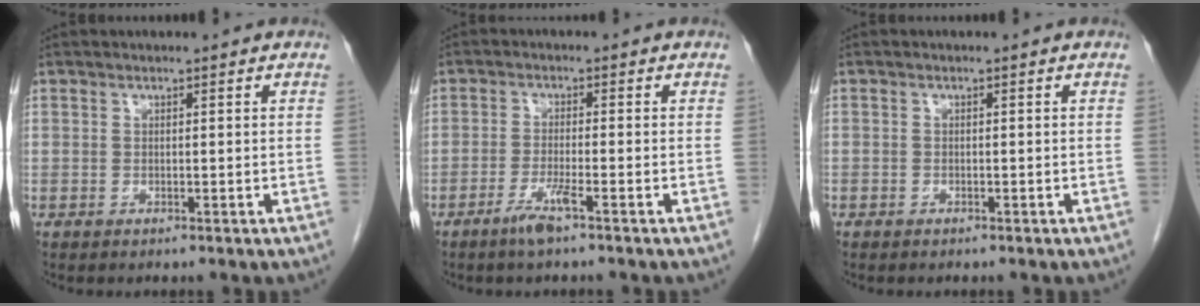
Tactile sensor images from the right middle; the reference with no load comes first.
{"total": 3.5, "force": [-2.3, -0.2, 2.6], "torque": [-0.056, -0.006, -0.047]}
{"total": 0.7, "force": [-0.5, 0.5, 0.0], "torque": [-0.008, 0.003, -0.011]}